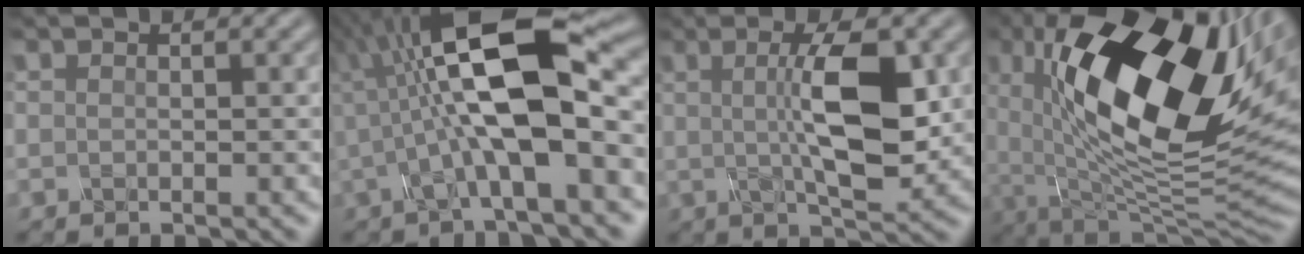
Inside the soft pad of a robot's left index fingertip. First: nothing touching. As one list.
[{"total": 12.4, "force": [1.5, 3.8, 11.7], "torque": [-0.202, 0.022, 0.017]}, {"total": 7.9, "force": [1.0, 2.1, 7.6], "torque": [-0.115, -0.003, 0.018]}, {"total": 19.3, "force": [5.5, 9.2, 16.1], "torque": [-0.252, 0.006, 0.082]}]